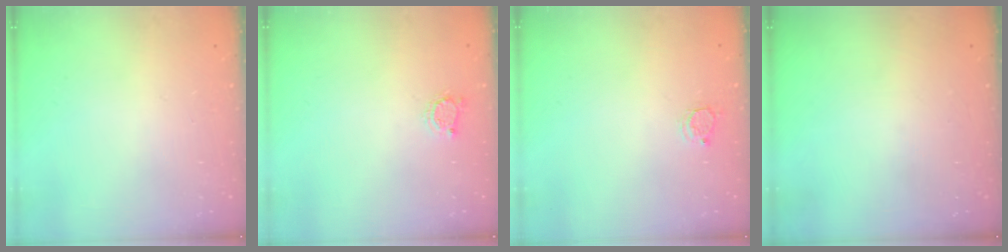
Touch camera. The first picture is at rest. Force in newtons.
{"total": 3.4, "press": 3.4, "slide": 0.5}
{"total": 2.9, "press": 2.8, "slide": 0.4}
{"total": 0.0}